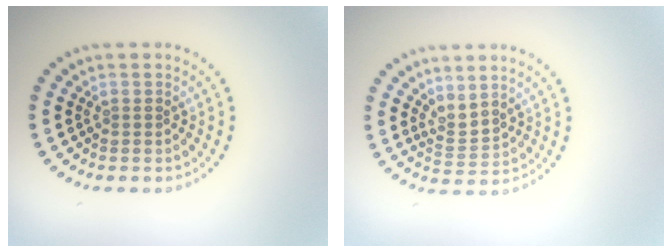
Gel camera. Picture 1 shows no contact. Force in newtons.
{"total": 2.1, "press": 1.4, "slide": 1.6}